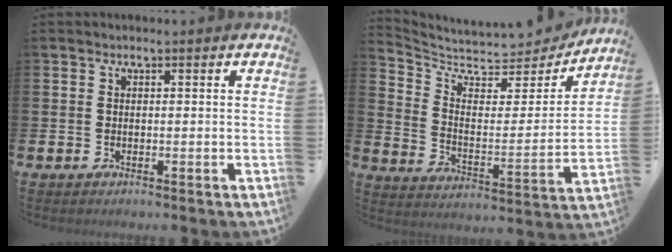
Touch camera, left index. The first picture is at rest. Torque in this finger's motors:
{"motor_torque": [0.83, -1.31, 0.14, 0.02]}